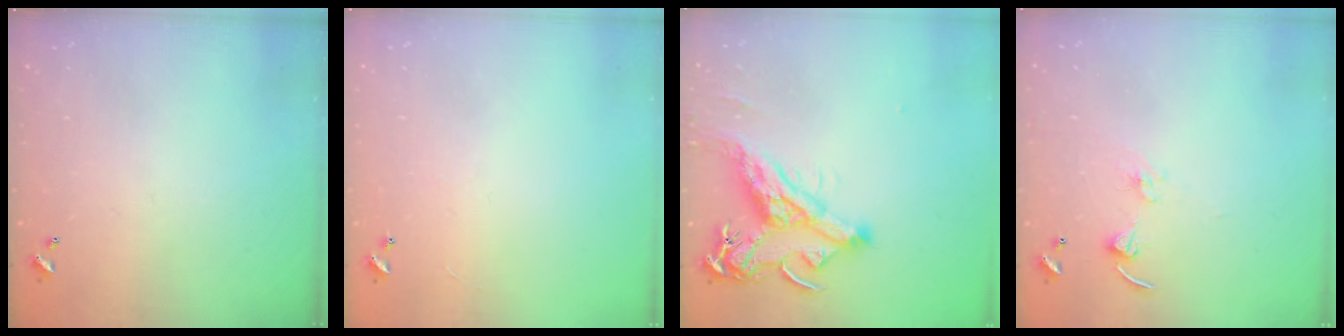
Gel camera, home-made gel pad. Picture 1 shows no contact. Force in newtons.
{"total": 1.2, "press": 1.1, "slide": 0.4}
{"total": 9.5, "press": 9.3, "slide": 1.6}
{"total": 2.7, "press": 2.7, "slide": 0.2}